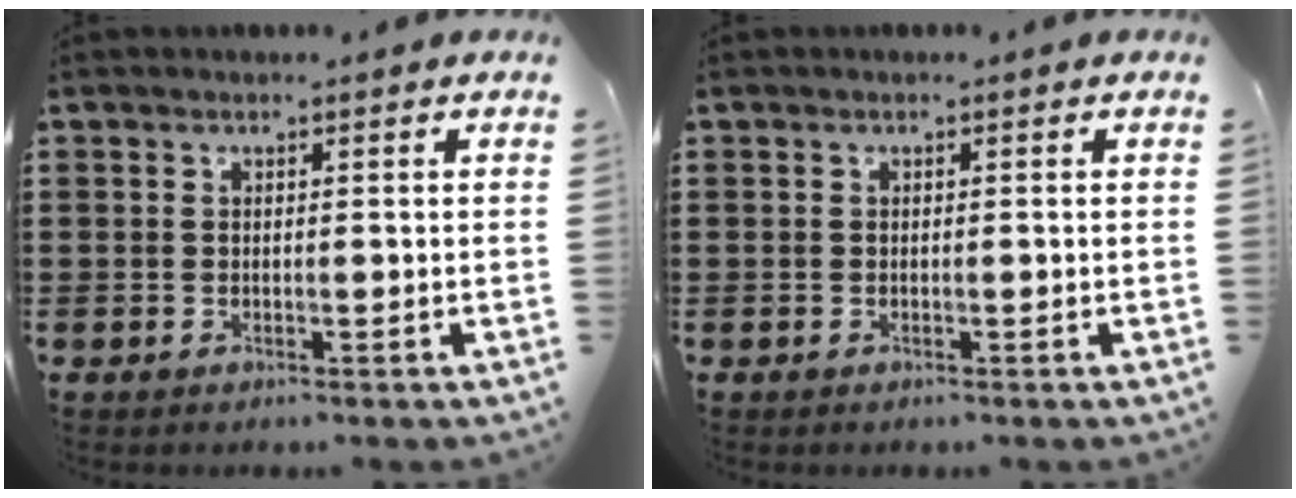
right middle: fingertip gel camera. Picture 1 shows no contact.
{"total": 0.0}